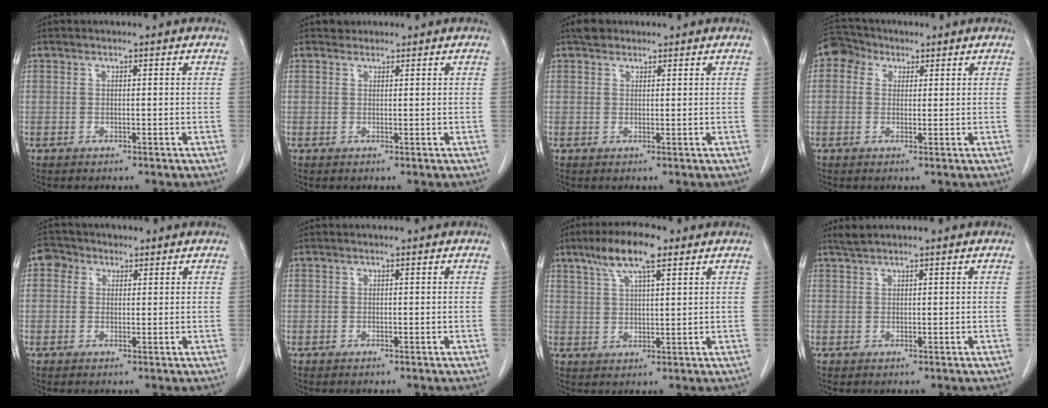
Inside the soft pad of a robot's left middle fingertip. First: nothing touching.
{"total": 1.0, "force": [0.8, 0.5, -0.2], "torque": [0.000, 0.003, 0.012]}
{"total": 2.1, "force": [1.7, 1.2, 0.5], "torque": [-0.011, 0.012, 0.026]}
{"total": 4.0, "force": [1.8, 3.3, 1.4], "torque": [-0.025, 0.018, 0.031]}
{"total": 3.3, "force": [1.5, 2.7, 1.2], "torque": [-0.025, 0.016, 0.027]}
{"total": 0.0}
{"total": 8.3, "force": [5.3, 1.6, 6.2], "torque": [-0.120, 0.015, 0.093]}
{"total": 1.3, "force": [1.2, -0.2, 0.4], "torque": [-0.011, 0.007, 0.031]}